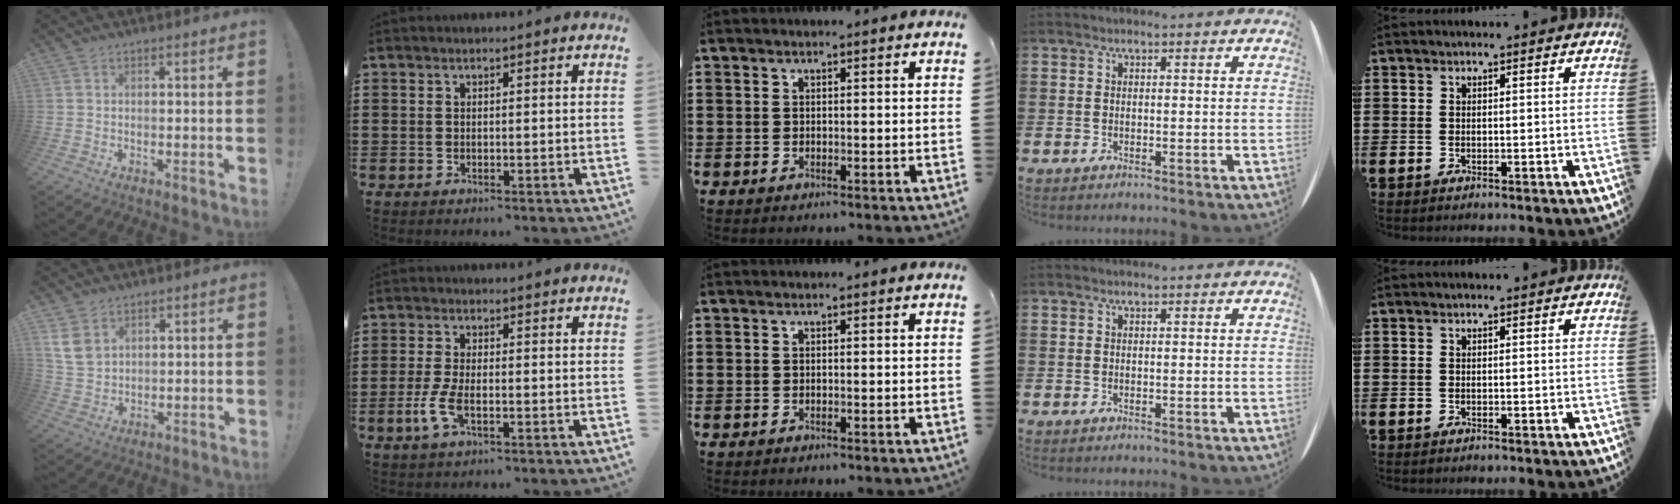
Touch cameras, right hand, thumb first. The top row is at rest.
{"thumb": {"total": 7.0, "force": [3.5, 4.7, 3.9], "torque": [-0.079, -0.007, 0.073]}, "index": {"total": 4.3, "force": [-1.5, 1.4, 3.8], "torque": [-0.091, -0.009, -0.033]}}